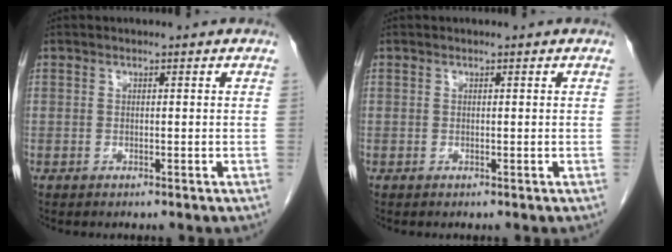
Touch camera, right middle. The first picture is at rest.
{"total": 0.0}